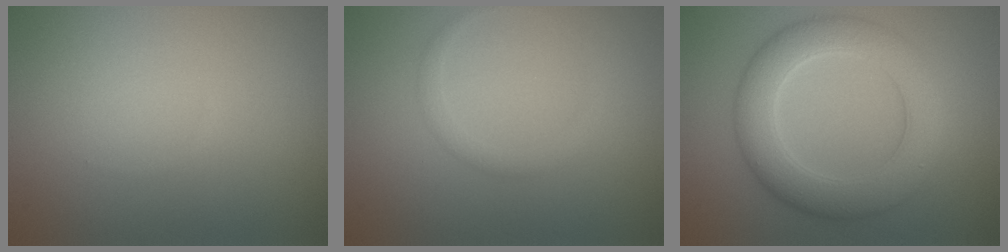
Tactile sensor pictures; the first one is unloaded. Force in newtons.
{"total": 1.3, "press": 1.3, "slide": 0.0}
{"total": 6.5, "press": 6.5, "slide": 0.3}